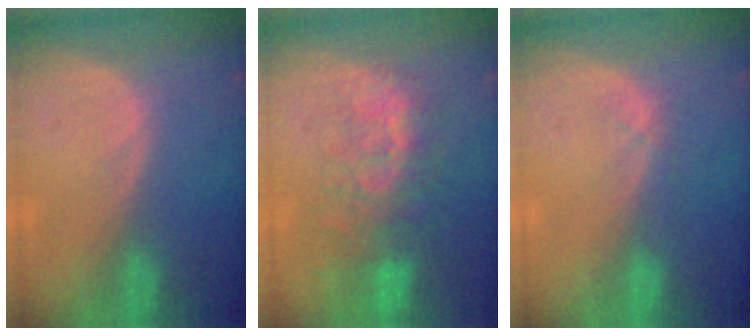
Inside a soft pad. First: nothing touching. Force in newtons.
{"total": 10.1, "press": 8.6, "slide": 5.3}
{"total": 1.1, "press": 1.1, "slide": 0.2}